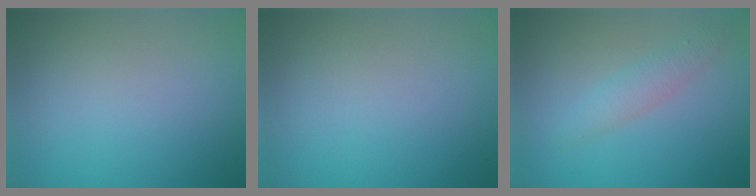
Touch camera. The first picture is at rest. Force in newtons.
{"total": 0.0}
{"total": 2.0, "press": 2.0, "slide": 0.0}